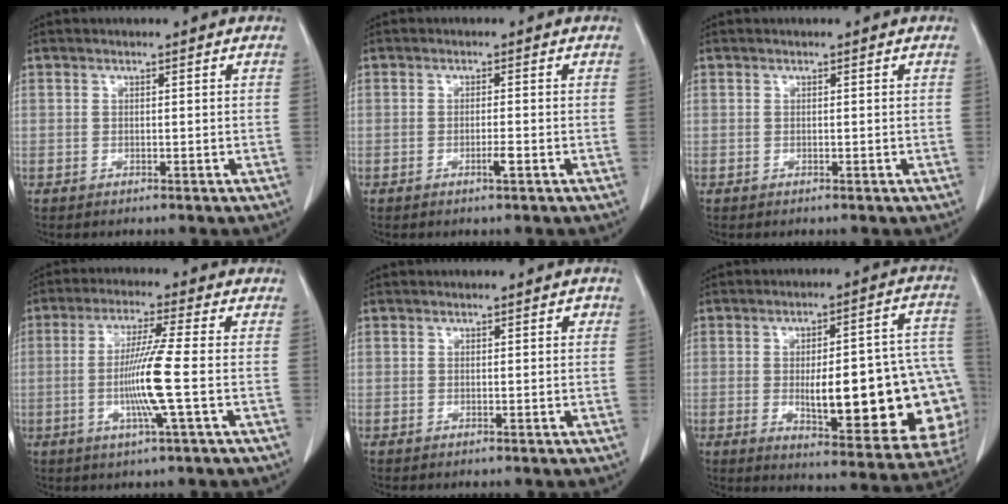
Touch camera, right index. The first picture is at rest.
{"total": 1.7, "force": [-0.7, 0.0, 1.6], "torque": [-0.031, -0.003, -0.013]}
{"total": 0.0}
{"total": 8.9, "force": [-1.5, -1.3, 8.7], "torque": [-0.169, -0.011, -0.030]}
{"total": 0.6, "force": [0.2, 0.4, 0.5], "torque": [-0.005, 0.005, 0.002]}
{"total": 24.4, "force": [-3.6, 6.4, 23.3], "torque": [-0.222, 0.024, -0.022]}